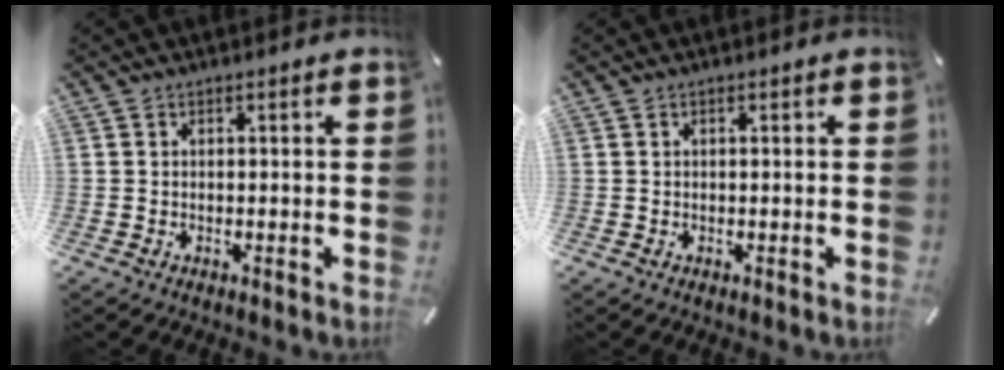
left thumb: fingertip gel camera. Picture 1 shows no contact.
{"total": 0.0}